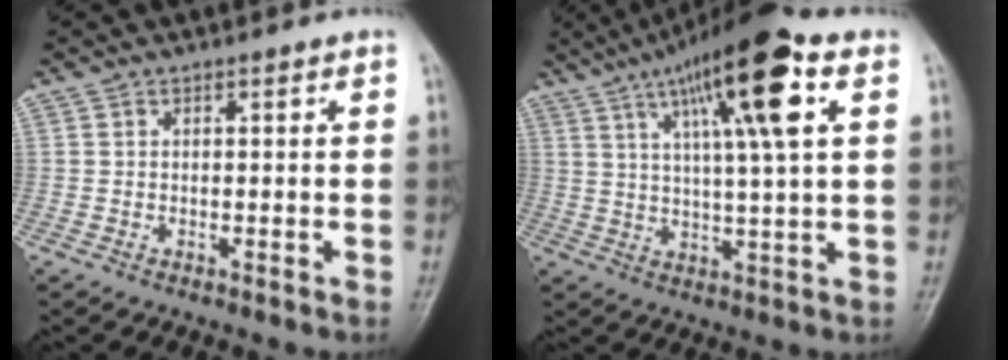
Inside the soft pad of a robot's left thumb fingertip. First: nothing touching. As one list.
[{"total": 16.9, "force": [7.3, 2.9, 15.0], "torque": [-0.242, -0.002, 0.114]}]